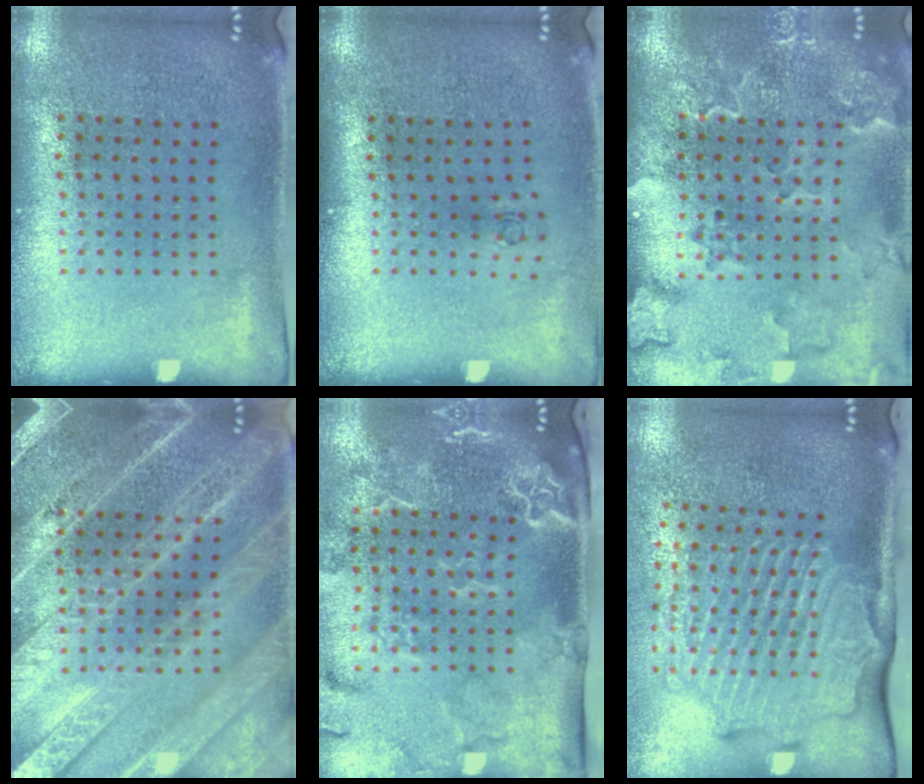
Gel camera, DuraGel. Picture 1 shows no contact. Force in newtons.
{"total": 0.6, "press": 0.3, "slide": 0.5}
{"total": 2.7, "press": 2.4, "slide": 1.2}
{"total": 6.1, "press": 6.0, "slide": 0.8}
{"total": 2.9, "press": 2.4, "slide": 1.7}
{"total": 2.9, "press": 2.3, "slide": 1.8}